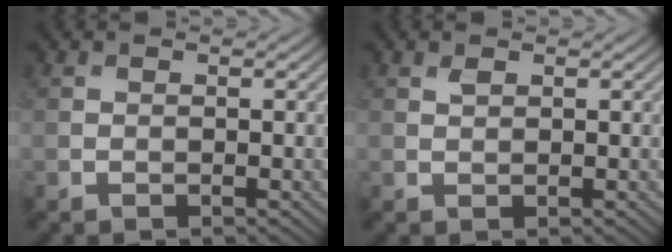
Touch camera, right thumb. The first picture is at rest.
{"total": 0.7, "force": [0.5, 0.3, 0.5], "torque": [-0.013, -0.001, 0.012]}